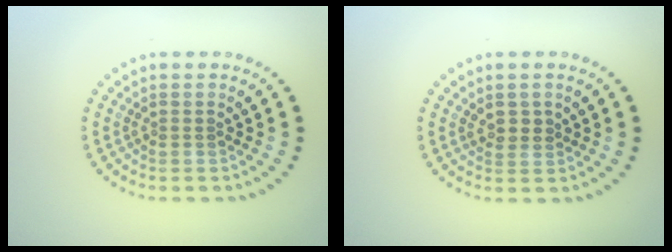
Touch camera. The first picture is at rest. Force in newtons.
{"total": 1.0, "press": 0.9, "slide": 0.5}